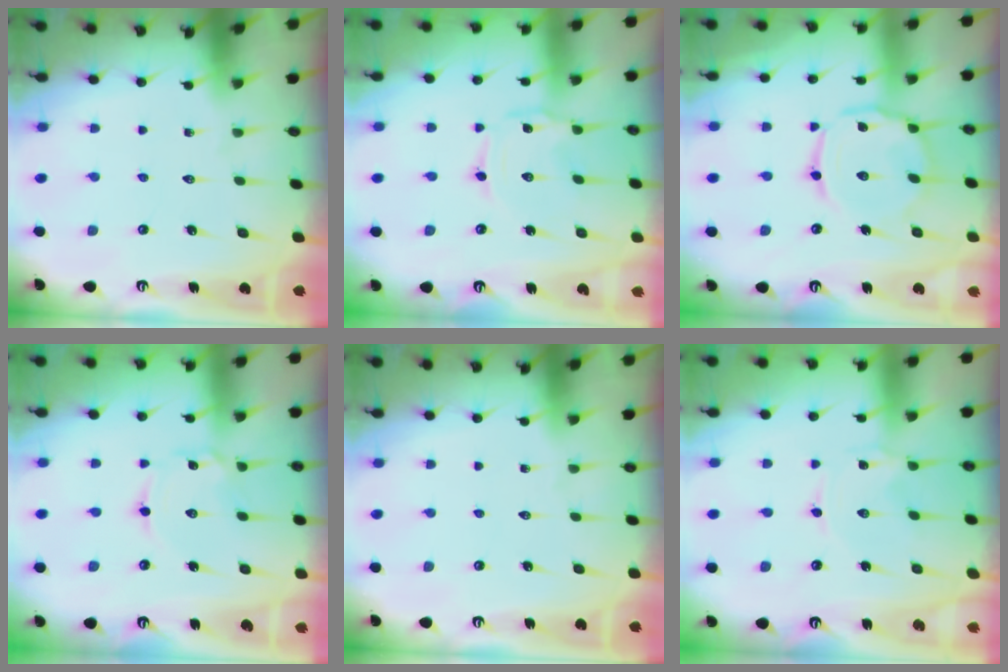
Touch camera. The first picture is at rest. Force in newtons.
{"total": 1.7, "press": 1.7, "slide": 0.2}
{"total": 10.0, "press": 10.0, "slide": 0.9}
{"total": 1.9, "press": 1.9, "slide": 0.2}
{"total": 0.0}
{"total": 0.0}